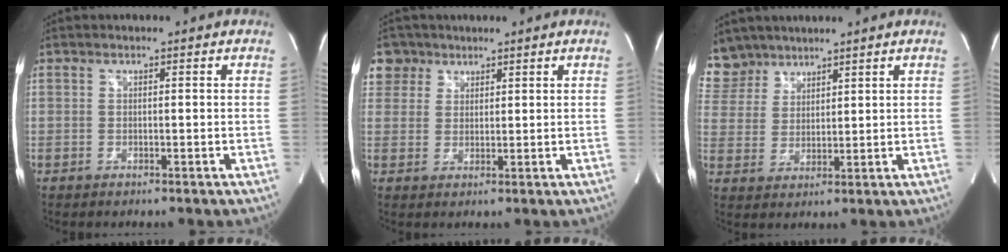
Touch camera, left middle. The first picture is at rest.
{"total": 5.2, "force": [3.2, 4.1, 0.1], "torque": [0.002, 0.012, 0.064]}
{"total": 7.9, "force": [6.8, 4.0, 0.0], "torque": [-0.004, 0.010, 0.145]}